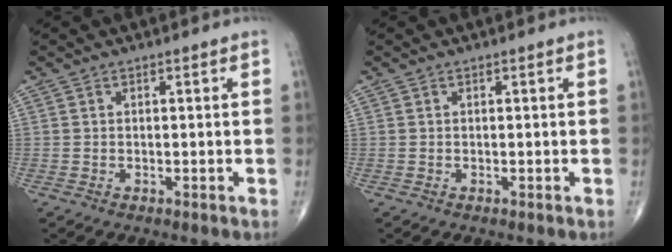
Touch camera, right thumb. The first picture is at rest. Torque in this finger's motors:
{"motor_torque": [0.00, 0.00, 0.00, 0.00, 0.00]}